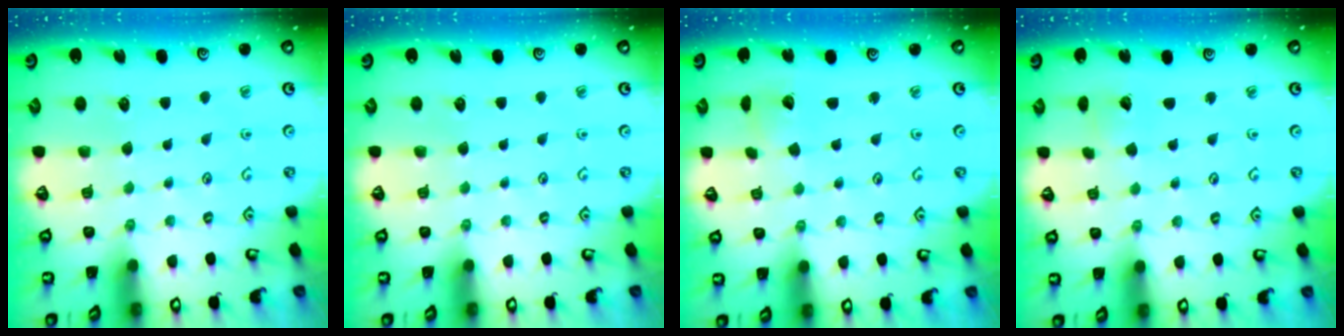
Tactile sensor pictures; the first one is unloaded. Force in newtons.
{"total": 0.0}
{"total": 2.6, "press": 2.5, "slide": 0.3}
{"total": 2.1, "press": 2.1, "slide": 0.2}